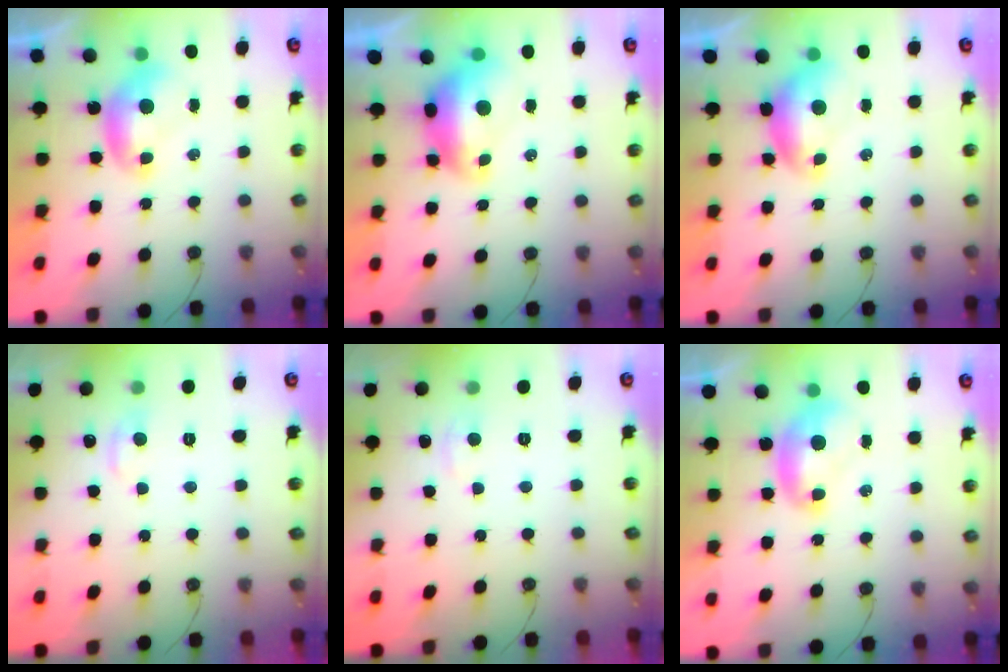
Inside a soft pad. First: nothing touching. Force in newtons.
{"total": 2.8, "press": 2.7, "slide": 0.7}
{"total": 0.6, "press": 0.6, "slide": 0.2}
{"total": 1.0, "press": 0.5, "slide": 0.8}
{"total": 2.5, "press": 2.5, "slide": 0.6}
{"total": 1.5, "press": 1.5, "slide": 0.1}